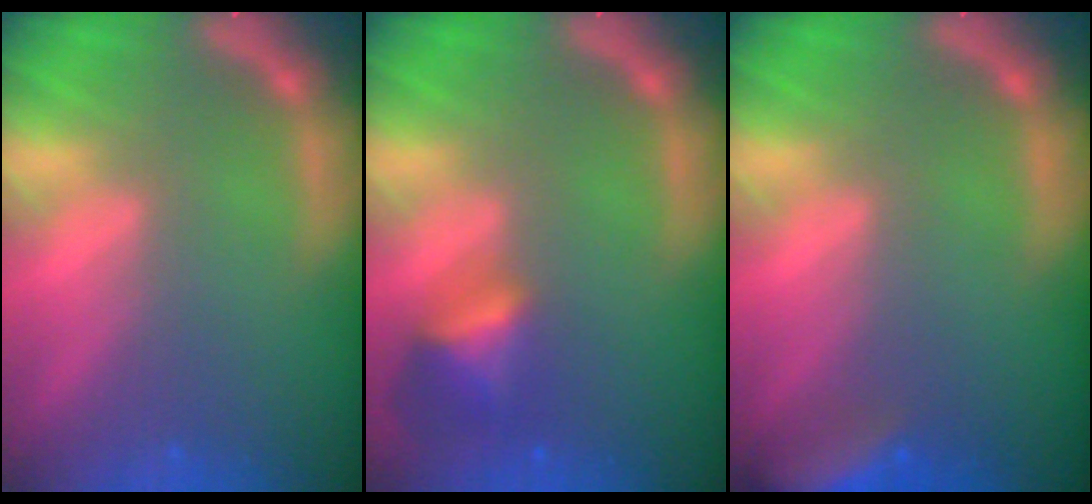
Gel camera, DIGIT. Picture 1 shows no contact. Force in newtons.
{"total": 3.5}
{"total": 6.5}